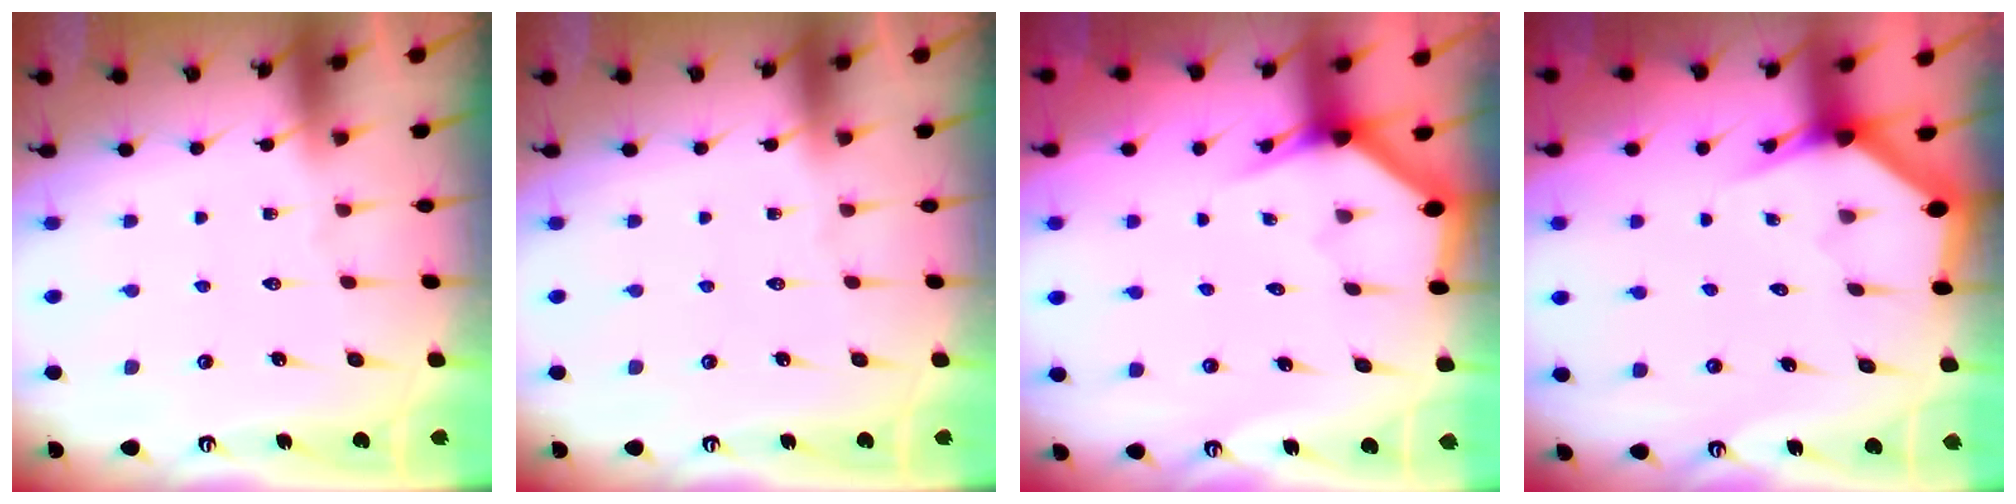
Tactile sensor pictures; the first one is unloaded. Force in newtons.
{"total": 0.0}
{"total": 2.9, "press": 2.9, "slide": 0.1}
{"total": 3.0, "press": 3.0, "slide": 0.0}